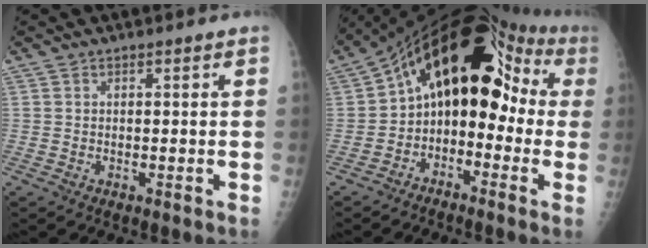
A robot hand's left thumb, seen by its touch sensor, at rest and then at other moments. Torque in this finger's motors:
{"motor_torque": [1.91, 3.09, 1.57, -1.20, 0.26]}